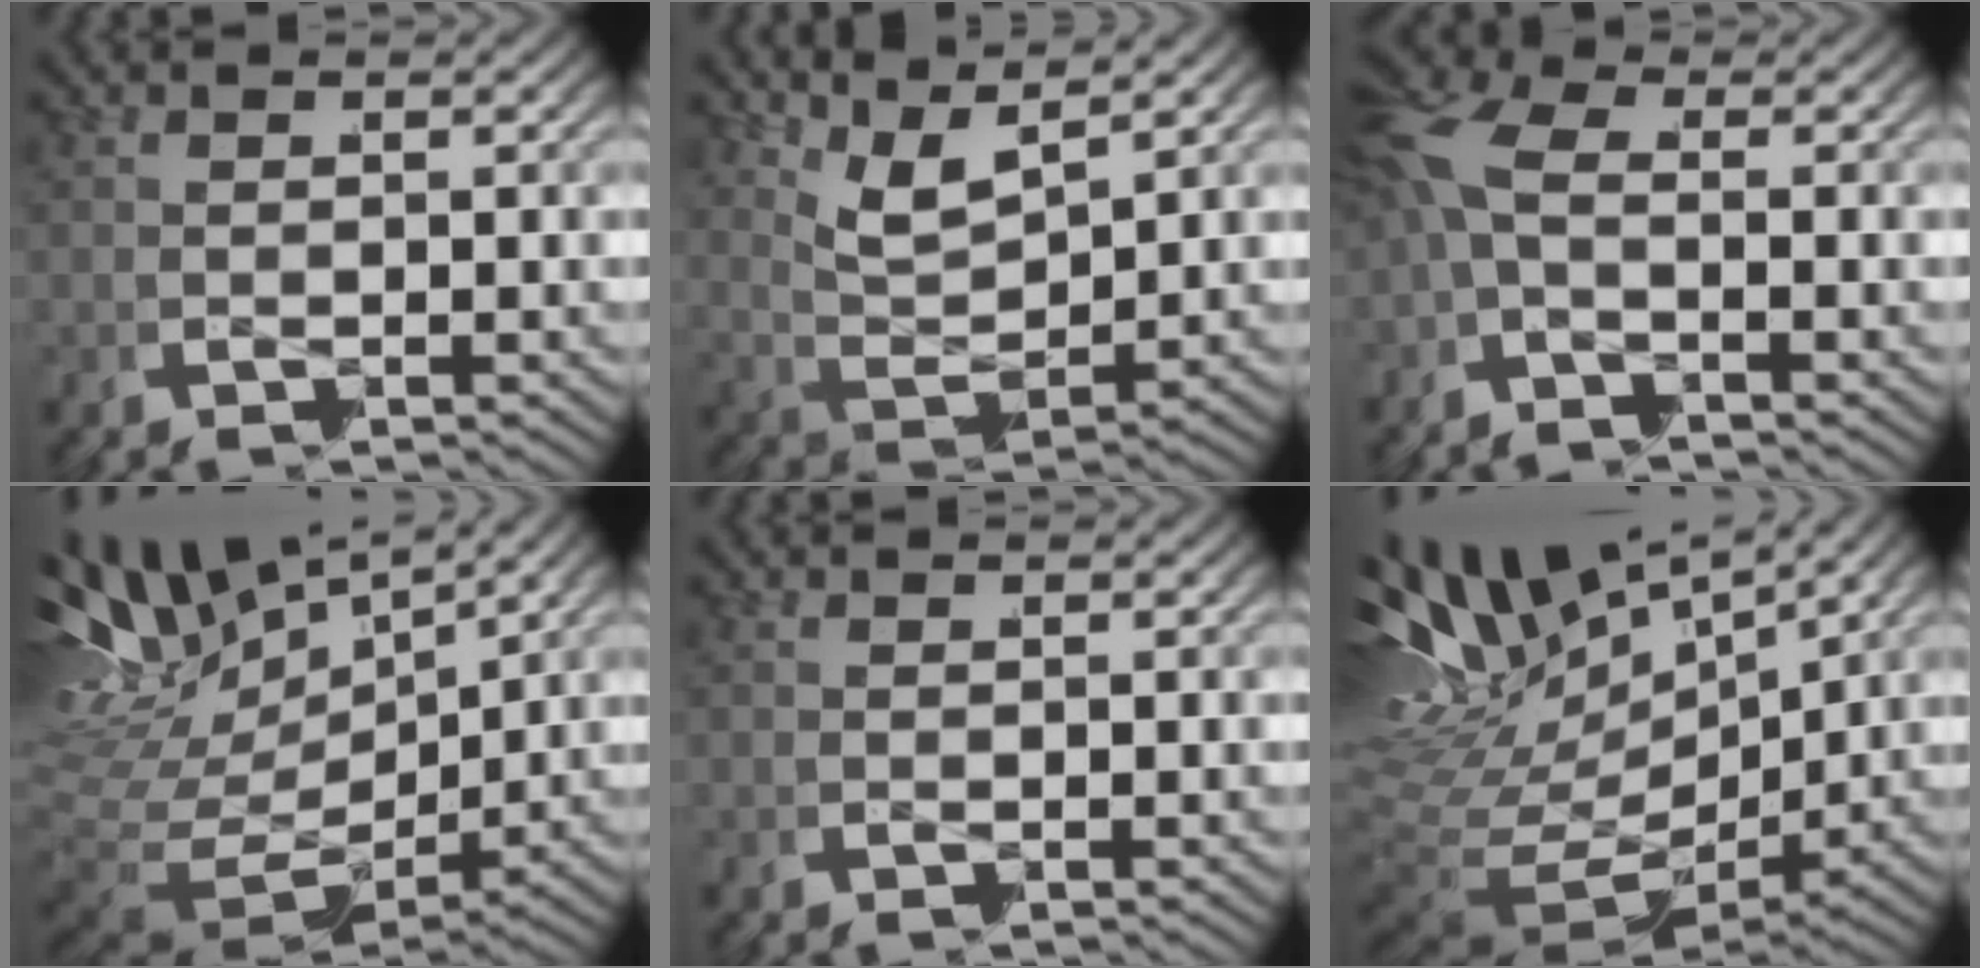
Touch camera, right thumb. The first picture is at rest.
{"total": 5.2, "force": [2.0, 3.1, 3.6], "torque": [-0.083, -0.017, 0.043]}
{"total": 3.7, "force": [-0.2, 2.4, 2.8], "torque": [-0.074, -0.003, -0.014]}
{"total": 10.0, "force": [1.3, 7.7, 6.2], "torque": [-0.162, -0.031, 0.032]}
{"total": 0.0}
{"total": 11.6, "force": [1.6, 8.8, 7.3], "torque": [-0.184, -0.033, 0.037]}